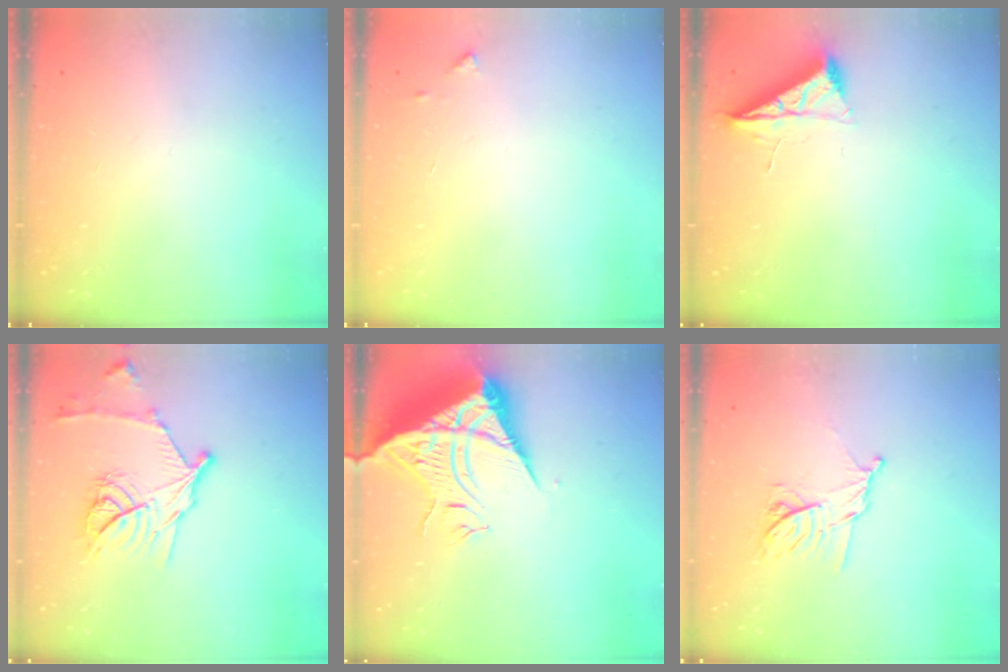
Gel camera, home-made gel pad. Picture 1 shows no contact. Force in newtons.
{"total": 4.5, "press": 4.4, "slide": 0.5}
{"total": 7.0, "press": 6.9, "slide": 0.8}
{"total": 16.4, "press": 16.3, "slide": 1.0}
{"total": 14.7, "press": 14.6, "slide": 1.5}
{"total": 10.3, "press": 10.3, "slide": 0.3}